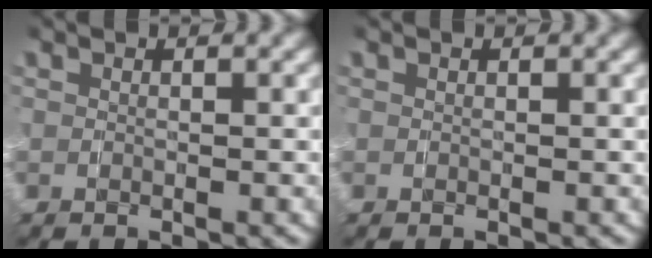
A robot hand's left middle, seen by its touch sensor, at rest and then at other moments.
{"total": 0.0}